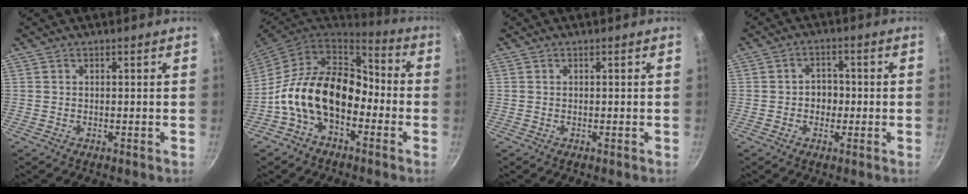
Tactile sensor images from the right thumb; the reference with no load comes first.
{"total": 17.3, "force": [-4.1, 11.4, 12.2], "torque": [-0.176, 0.052, -0.088]}
{"total": 0.0}
{"total": 4.2, "force": [-0.5, 3.6, 2.2], "torque": [-0.002, 0.010, -0.010]}